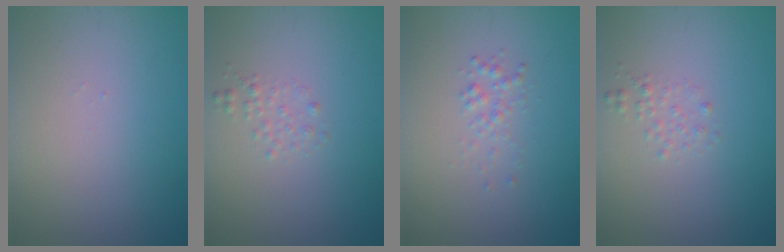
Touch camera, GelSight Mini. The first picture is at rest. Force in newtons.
{"total": 1.0, "press": 1.0, "slide": 0.0}
{"total": 1.1, "press": 1.1, "slide": 0.1}
{"total": 1.0, "press": 1.0, "slide": 0.0}